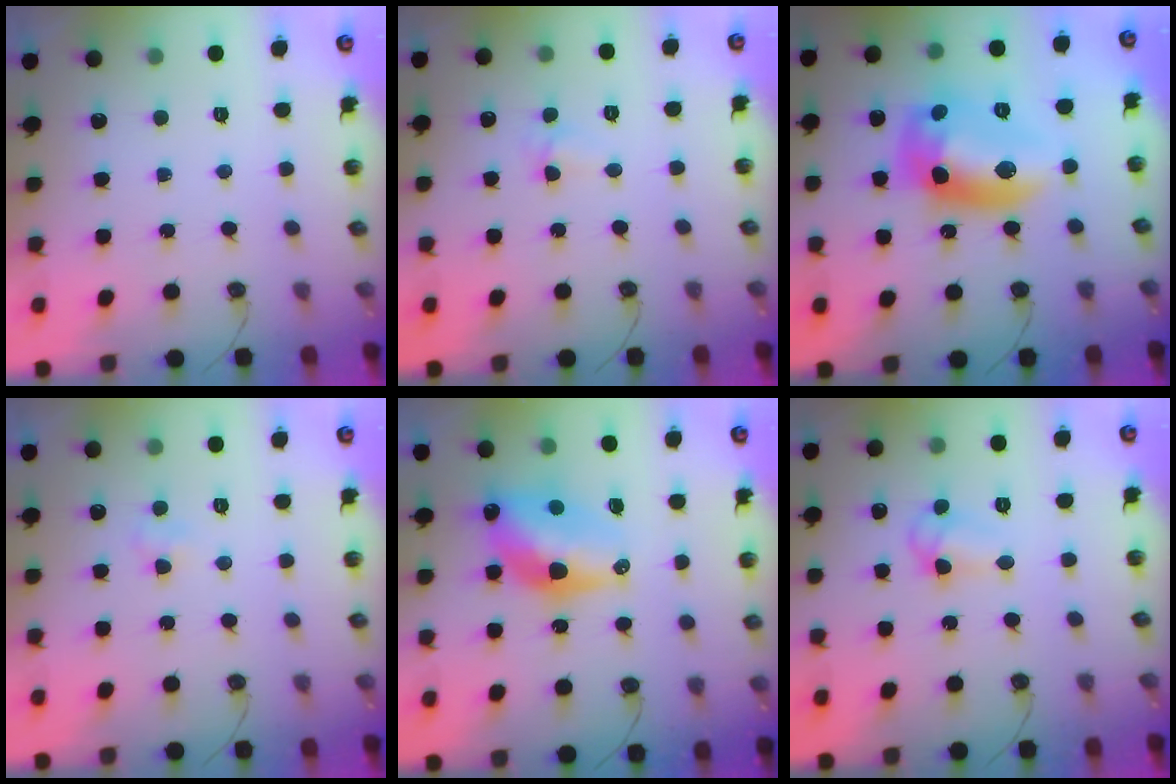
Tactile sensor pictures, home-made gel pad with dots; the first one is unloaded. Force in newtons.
{"total": 4.0, "press": 4.0, "slide": 0.6}
{"total": 16.6, "press": 16.6, "slide": 1.0}
{"total": 3.6, "press": 2.7, "slide": 2.3}
{"total": 12.3, "press": 12.3, "slide": 1.0}
{"total": 7.0, "press": 7.0, "slide": 0.6}